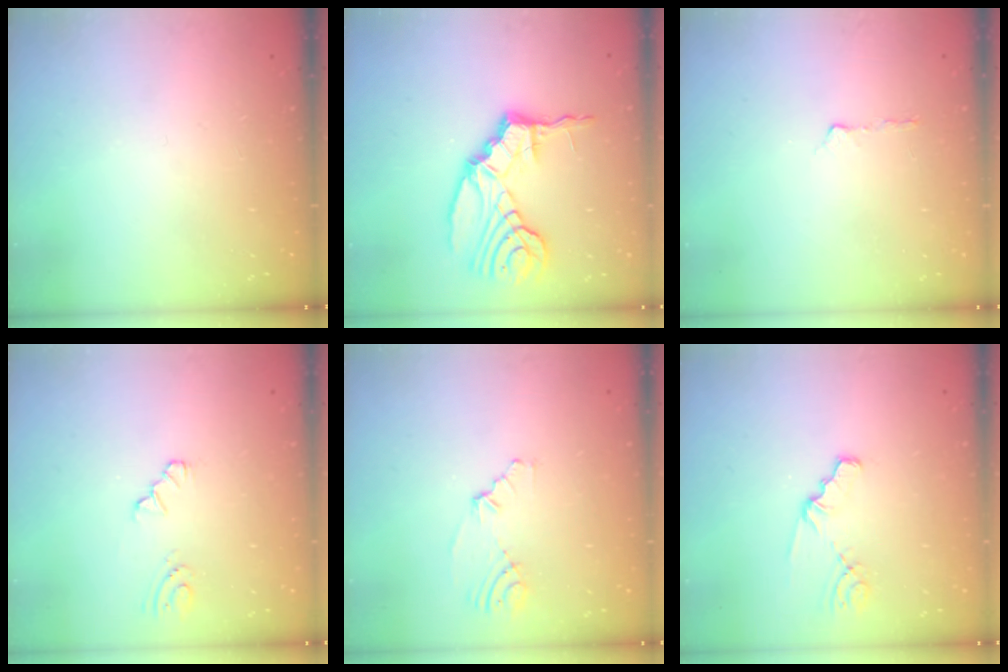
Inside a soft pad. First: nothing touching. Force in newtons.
{"total": 12.4, "press": 12.3, "slide": 1.2}
{"total": 2.9, "press": 2.8, "slide": 0.8}
{"total": 2.8, "press": 2.8, "slide": 0.1}
{"total": 4.5, "press": 1.8, "slide": 4.1}
{"total": 1.9, "press": 1.9, "slide": 0.3}